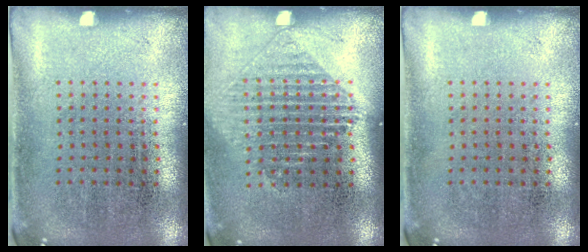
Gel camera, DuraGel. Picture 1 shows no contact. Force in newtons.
{"total": 1.3, "press": 1.2, "slide": 0.5}
{"total": 0.0}